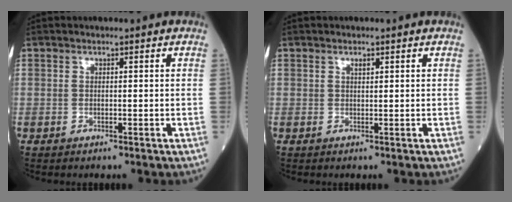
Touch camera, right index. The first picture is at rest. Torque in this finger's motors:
{"motor_torque": [-0.03, 0.03, 0.03, 0.02]}